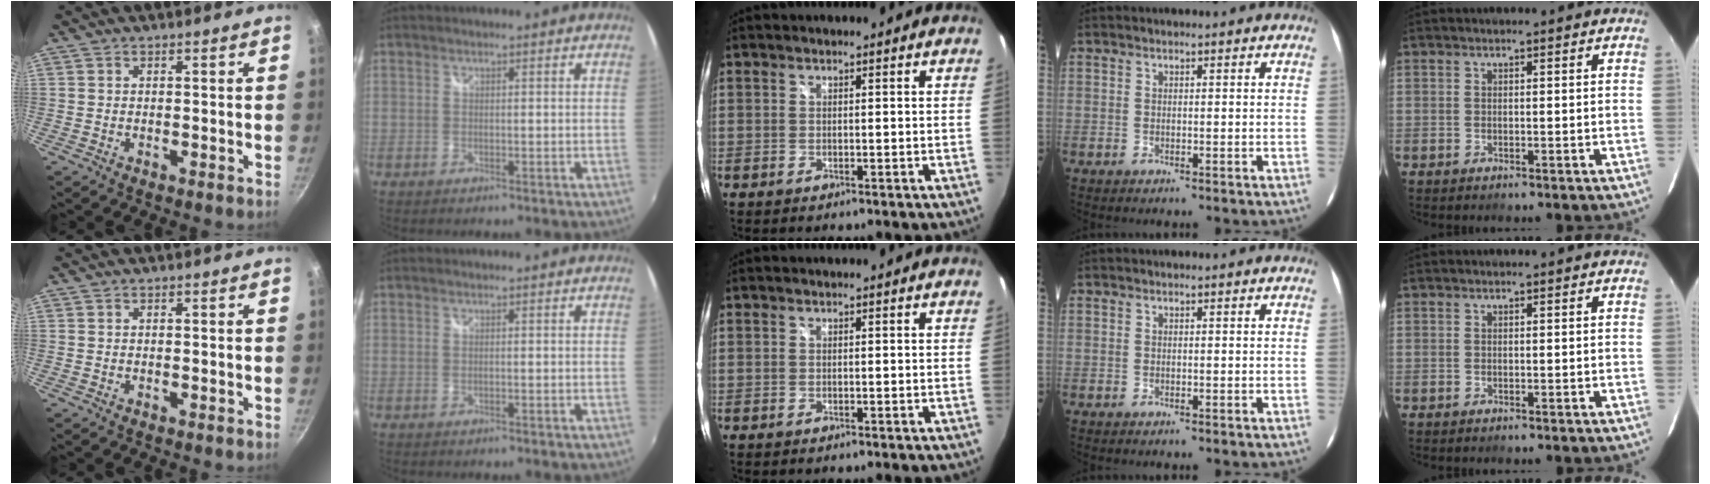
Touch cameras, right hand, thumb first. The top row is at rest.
{}